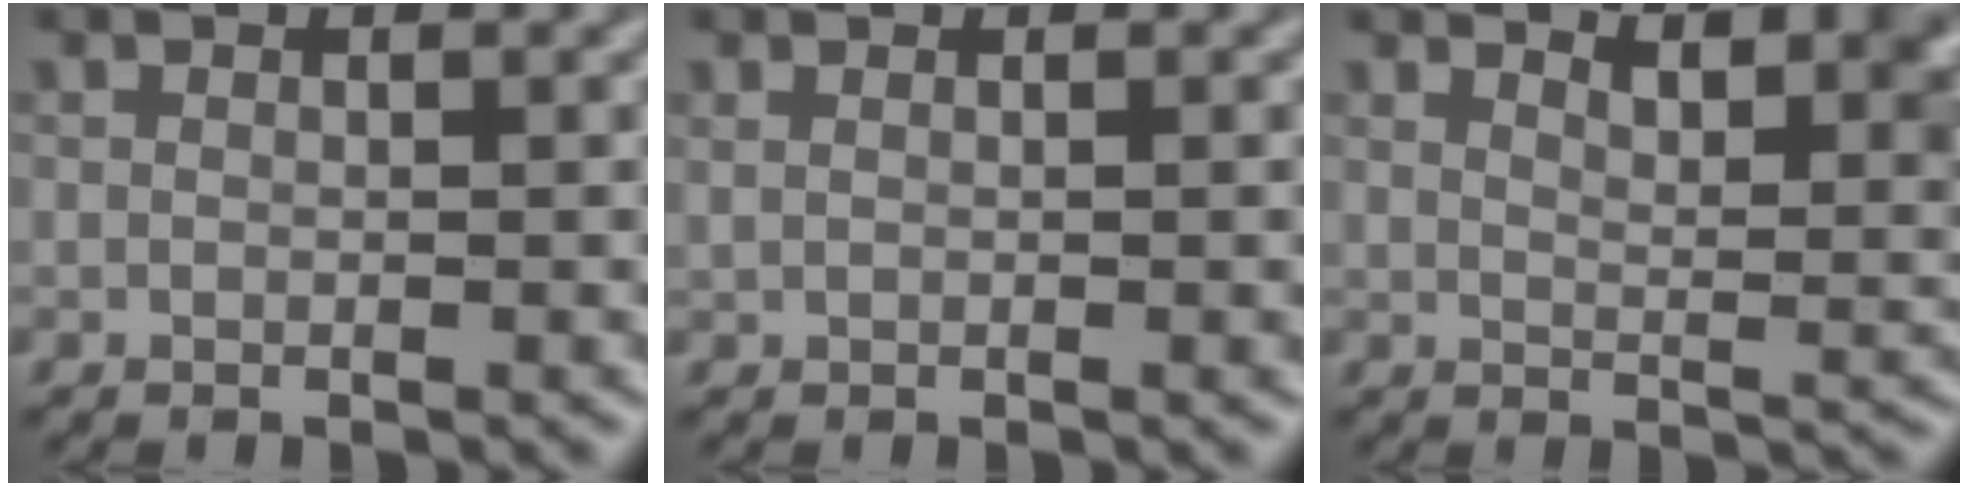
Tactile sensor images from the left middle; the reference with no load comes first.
{"total": 1.7, "force": [0.6, 0.8, 1.3], "torque": [-0.009, 0.004, 0.006]}
{"total": 7.0, "force": [5.0, 2.3, 4.2], "torque": [-0.032, 0.009, 0.070]}